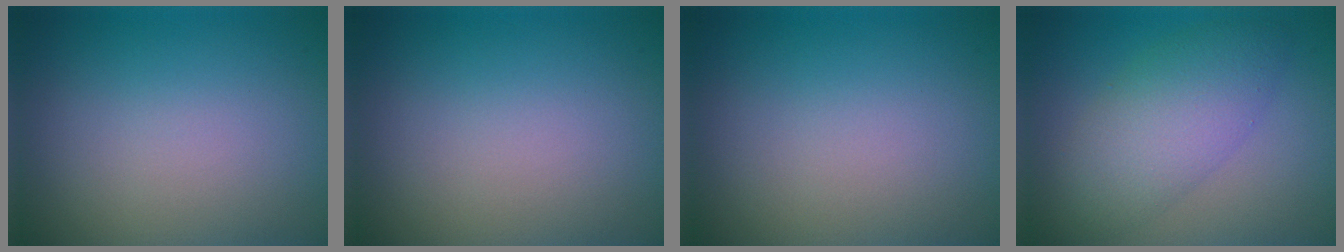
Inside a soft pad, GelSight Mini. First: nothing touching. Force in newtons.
{"total": 0.0}
{"total": 0.0}
{"total": 5.4, "press": 5.4, "slide": 0.2}